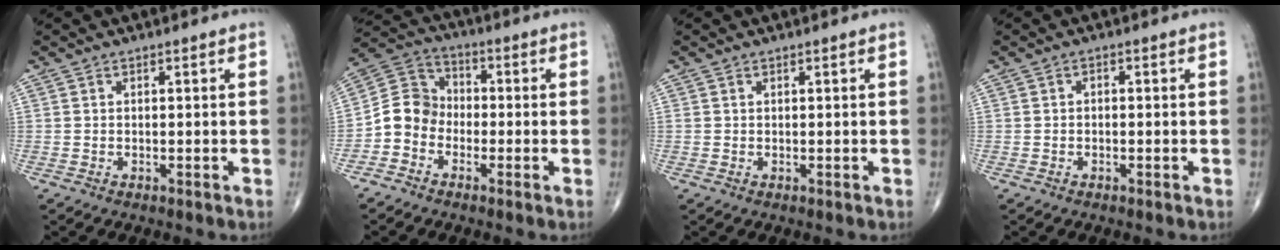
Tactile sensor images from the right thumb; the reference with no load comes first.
{"total": 7.6, "force": [-2.8, 6.4, 3.0], "torque": [-0.041, 0.043, -0.067]}
{"total": 0.0}
{"total": 0.7, "force": [-0.2, 0.5, 0.5], "torque": [-0.003, 0.004, -0.008]}